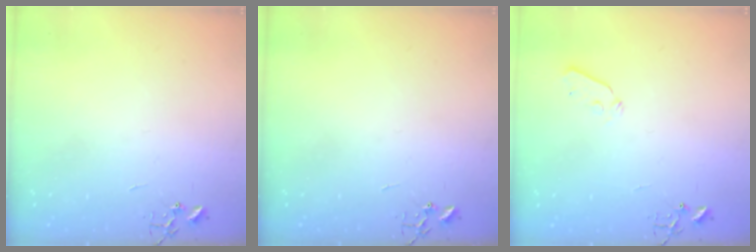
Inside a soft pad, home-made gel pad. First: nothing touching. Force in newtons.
{"total": 0.0}
{"total": 4.0, "press": 4.0, "slide": 0.5}